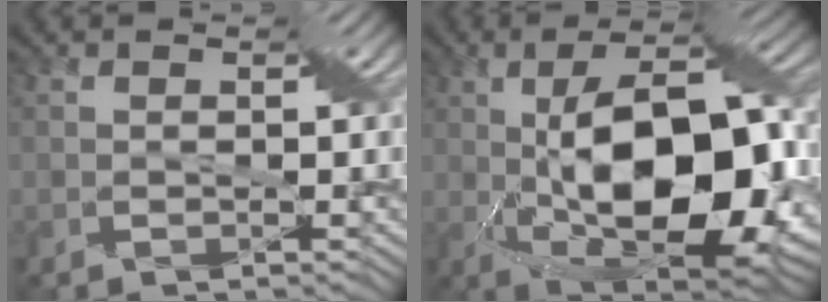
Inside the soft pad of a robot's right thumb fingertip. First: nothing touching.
{"total": 14.1, "force": [-0.6, 5.4, 13.1], "torque": [-0.222, 0.003, -0.003]}